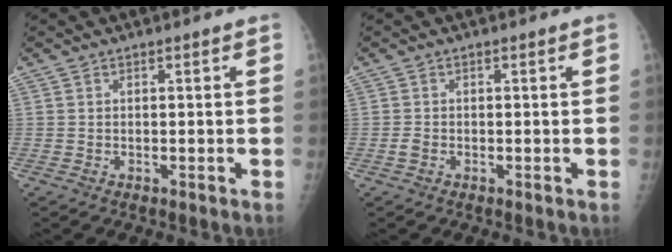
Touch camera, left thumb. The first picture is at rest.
{"total": 1.1, "force": [-0.6, 0.7, 0.5], "torque": [-0.011, 0.000, -0.013]}